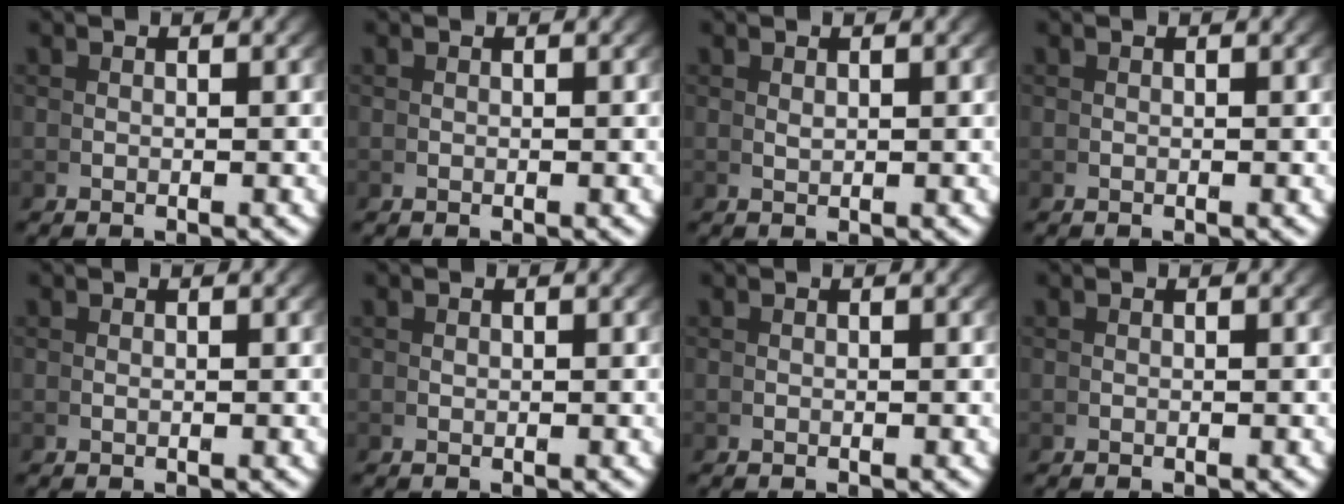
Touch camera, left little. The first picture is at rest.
{"total": 0.0}
{"total": 0.7, "force": [0.5, -0.5, 0.0], "torque": [-0.004, -0.008, 0.019]}
{"total": 0.0}
{"total": 0.0}
{"total": 0.0}
{"total": 0.0}
{"total": 0.0}